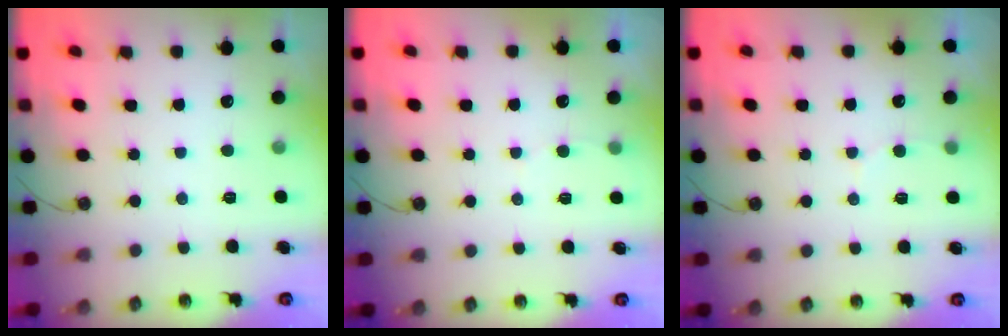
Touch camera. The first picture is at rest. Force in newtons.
{"total": 2.3, "press": 2.3, "slide": 0.3}
{"total": 4.0, "press": 4.0, "slide": 0.5}